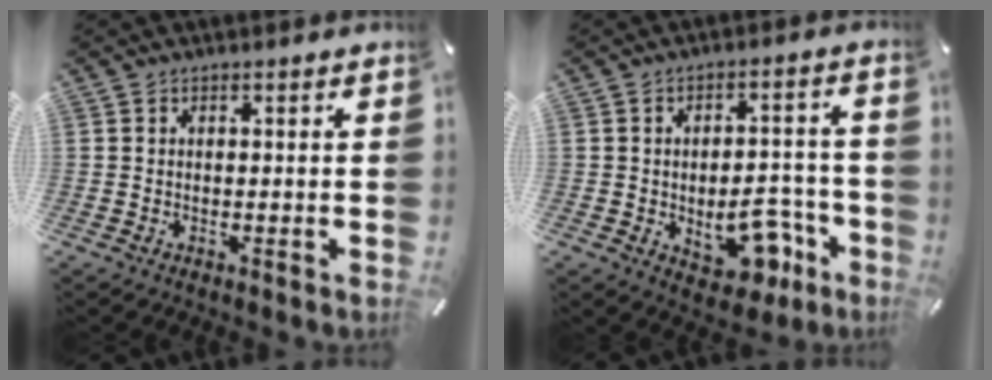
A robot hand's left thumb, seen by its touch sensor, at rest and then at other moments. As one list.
[{"total": 12.1, "force": [-4.0, 7.2, 8.9], "torque": [-0.114, 0.012, -0.061]}]